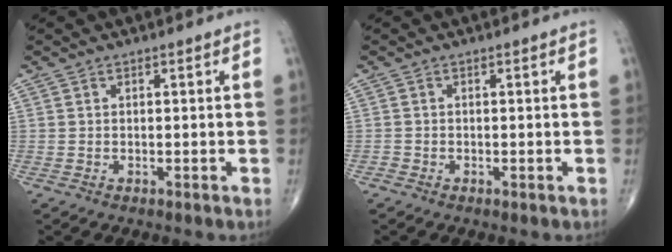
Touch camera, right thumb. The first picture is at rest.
{"total": 0.6, "force": [-0.4, 0.3, 0.3], "torque": [-0.004, -0.002, -0.011]}